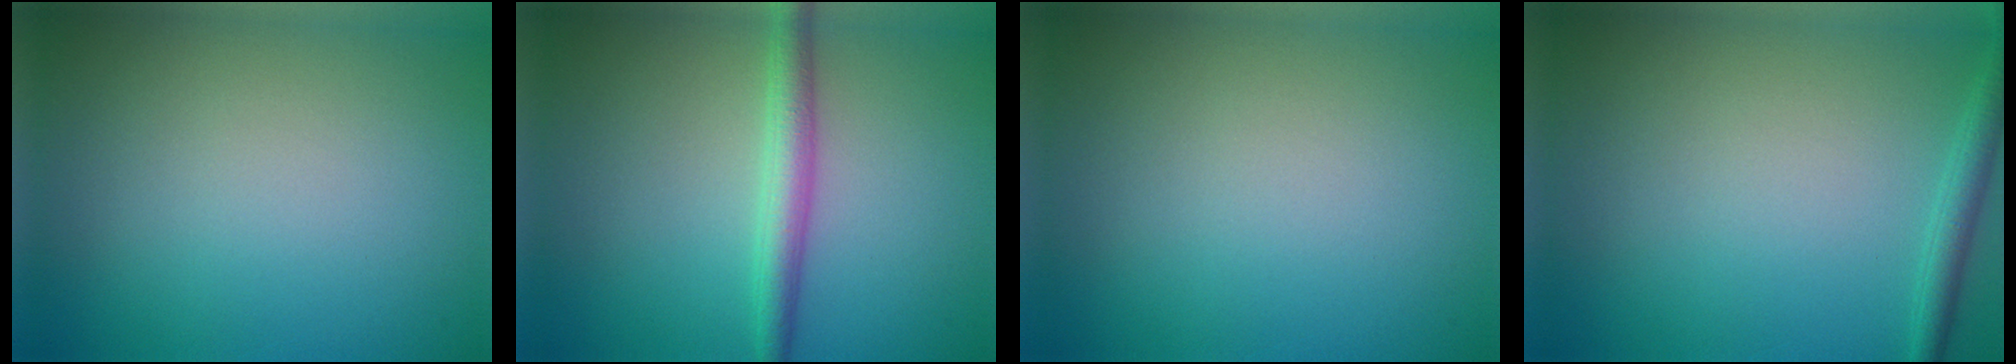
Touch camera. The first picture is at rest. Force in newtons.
{"total": 3.0, "press": 3.0, "slide": 0.1}
{"total": 0.0}
{"total": 1.8, "press": 1.8, "slide": 0.1}